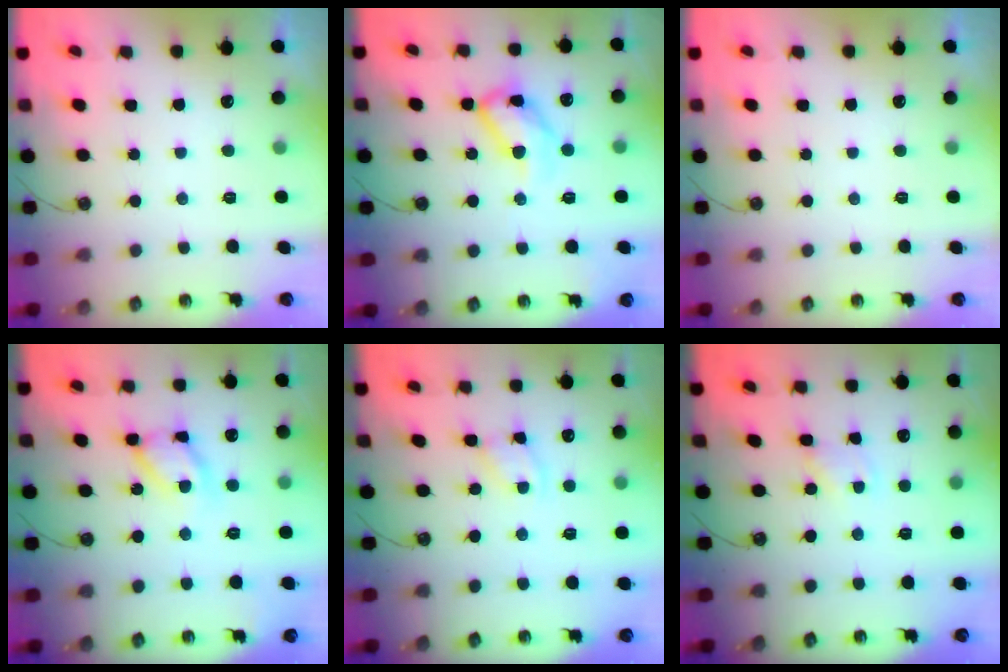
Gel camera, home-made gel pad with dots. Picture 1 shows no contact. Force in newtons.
{"total": 13.8, "press": 13.8, "slide": 0.7}
{"total": 0.0}
{"total": 13.0, "press": 13.0, "slide": 0.9}
{"total": 2.8, "press": 2.8, "slide": 0.3}
{"total": 1.1, "press": 1.0, "slide": 0.1}